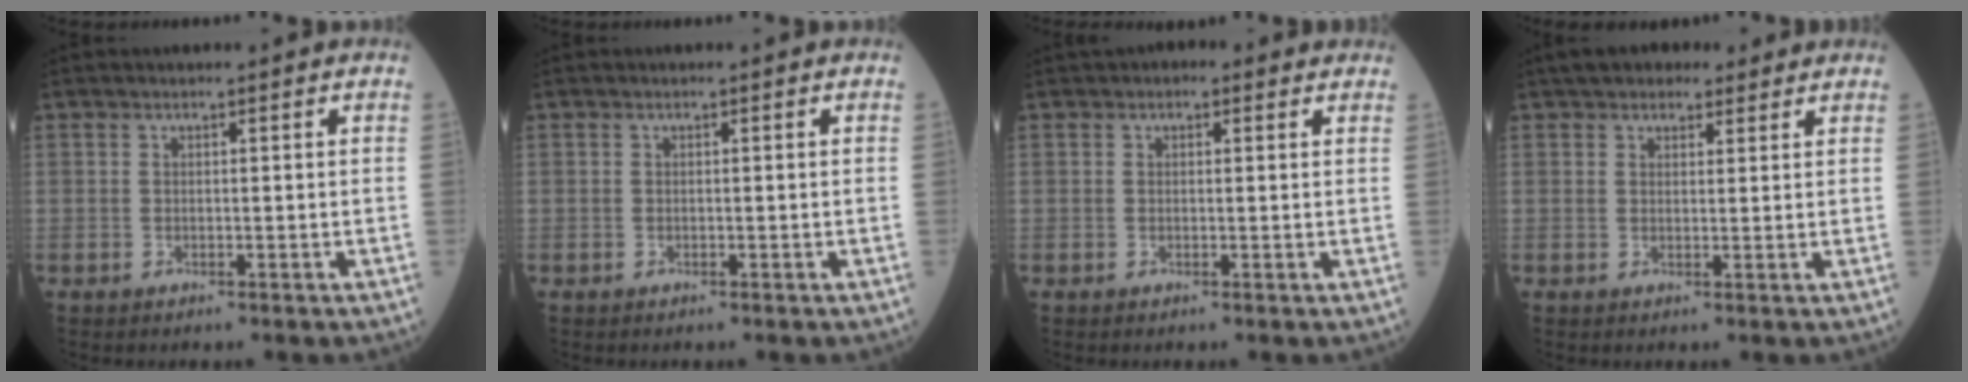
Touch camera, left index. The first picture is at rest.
{"total": 0.0}
{"total": 1.7, "force": [1.1, 1.1, 0.7], "torque": [-0.010, 0.012, 0.010]}
{"total": 6.5, "force": [5.2, 2.9, 2.7], "torque": [-0.030, 0.029, 0.081]}